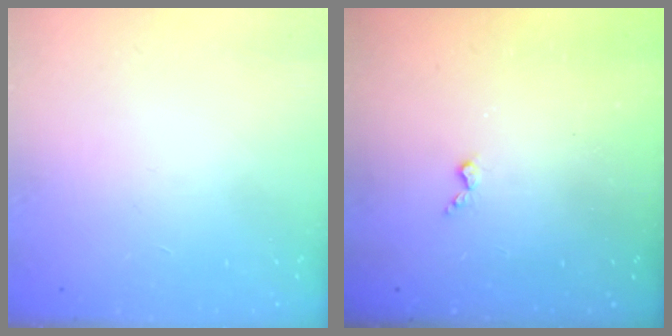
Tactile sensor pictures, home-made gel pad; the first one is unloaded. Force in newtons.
{"total": 3.0, "press": 3.0, "slide": 0.5}